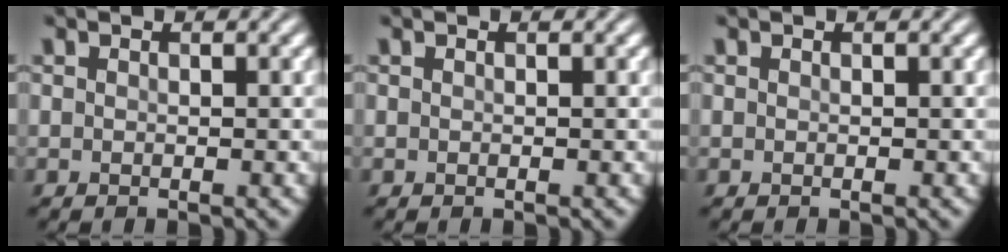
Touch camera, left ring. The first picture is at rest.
{"total": 0.0}
{"total": 0.0}